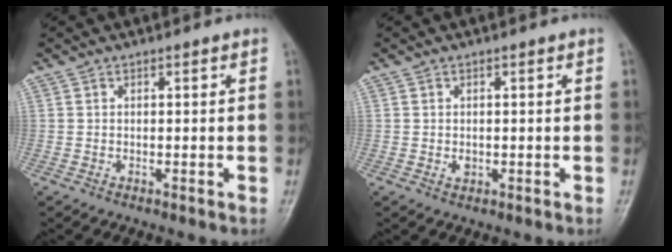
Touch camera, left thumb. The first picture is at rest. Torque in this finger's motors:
{"motor_torque": [-0.02, 0.00, 0.07, 0.03, 0.00]}